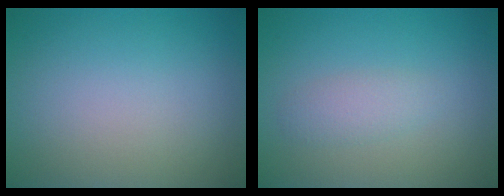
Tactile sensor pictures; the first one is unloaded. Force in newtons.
{"total": 1.6, "press": 1.6, "slide": 0.1}